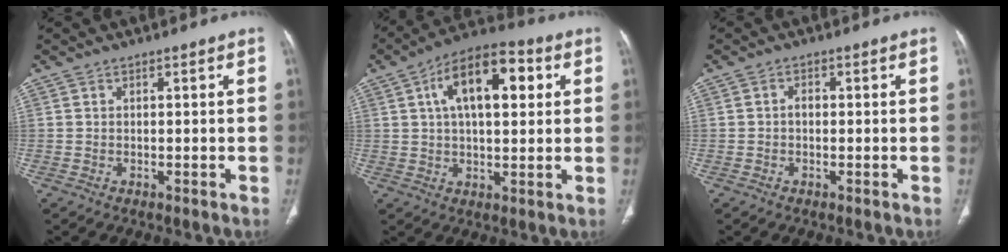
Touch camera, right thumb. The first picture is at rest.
{"total": 15.0, "force": [4.3, 7.2, 12.4], "torque": [-0.182, 0.017, 0.064]}
{"total": 1.4, "force": [-0.2, 1.0, 1.0], "torque": [-0.012, 0.005, -0.006]}